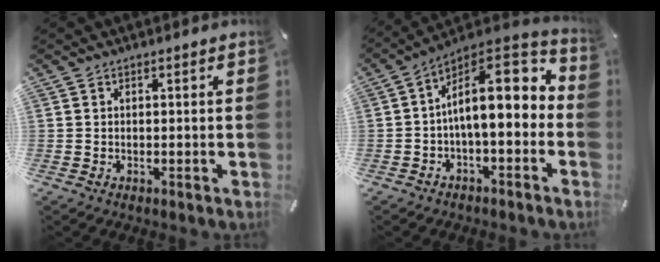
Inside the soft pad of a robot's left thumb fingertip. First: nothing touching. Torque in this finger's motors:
{"motor_torque": [2.16, 2.85, 1.87, 0.16, 0.56]}